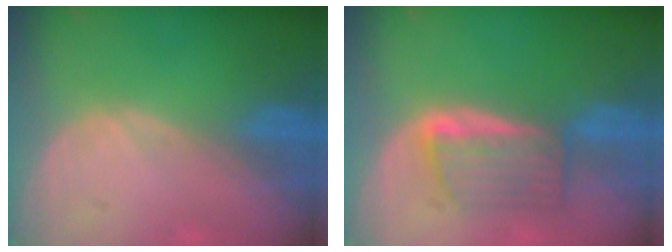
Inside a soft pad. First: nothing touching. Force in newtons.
{"total": 5.6, "press": 5.5, "slide": 1.4}